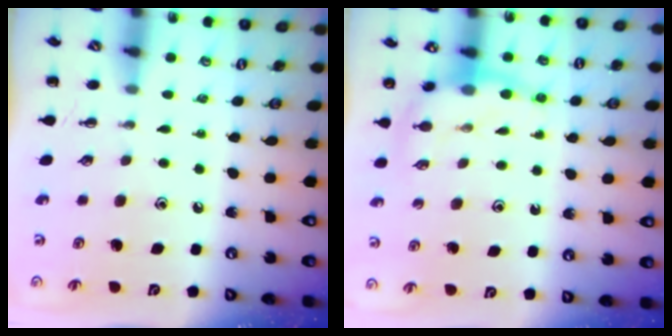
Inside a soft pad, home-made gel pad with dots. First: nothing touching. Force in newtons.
{"total": 8.1, "press": 8.0, "slide": 1.2}